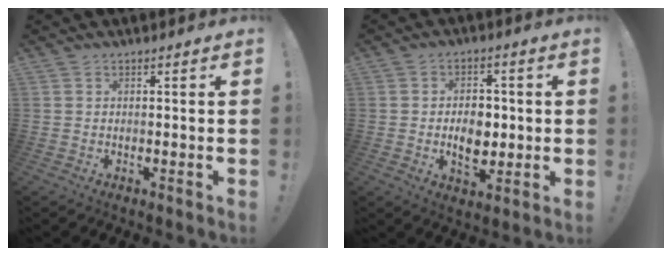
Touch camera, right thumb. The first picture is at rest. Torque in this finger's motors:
{"motor_torque": [0.18, -0.40, 0.30, 0.20, -0.04]}